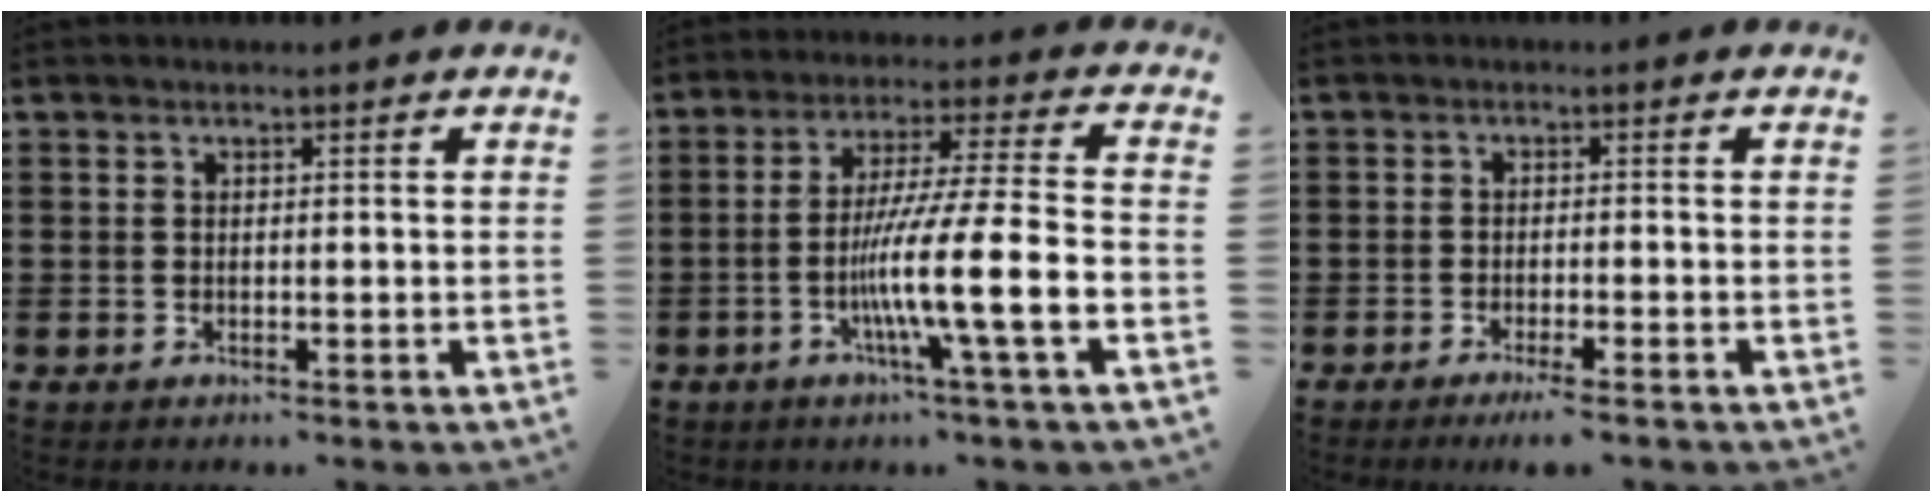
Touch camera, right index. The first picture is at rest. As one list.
[{"total": 12.3, "force": [-4.0, 0.1, 11.7], "torque": [-0.215, -0.011, -0.077]}, {"total": 2.2, "force": [-1.8, -0.3, 1.3], "torque": [-0.029, -0.006, -0.034]}]